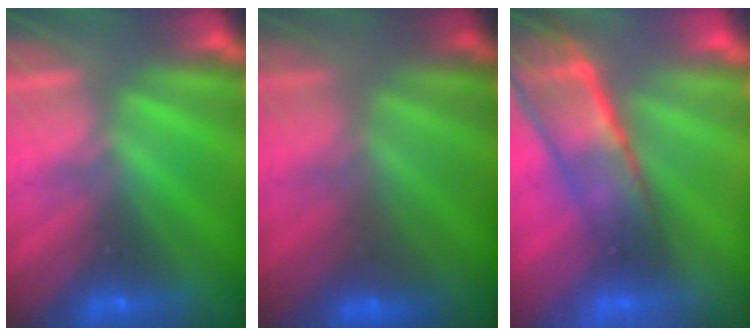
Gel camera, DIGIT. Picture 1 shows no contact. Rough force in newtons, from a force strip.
{"total": 2.4}
{"total": 7.1}